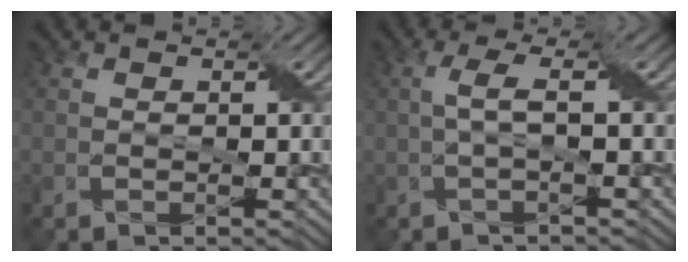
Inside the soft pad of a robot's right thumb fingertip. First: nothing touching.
{"total": 2.5, "force": [0.1, 0.4, 2.4], "torque": [-0.047, 0.009, -0.003]}